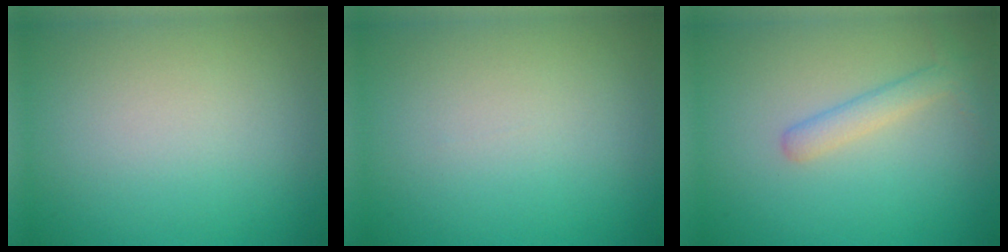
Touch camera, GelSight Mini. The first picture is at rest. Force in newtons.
{"total": 0.0}
{"total": 2.0, "press": 2.0, "slide": 0.1}